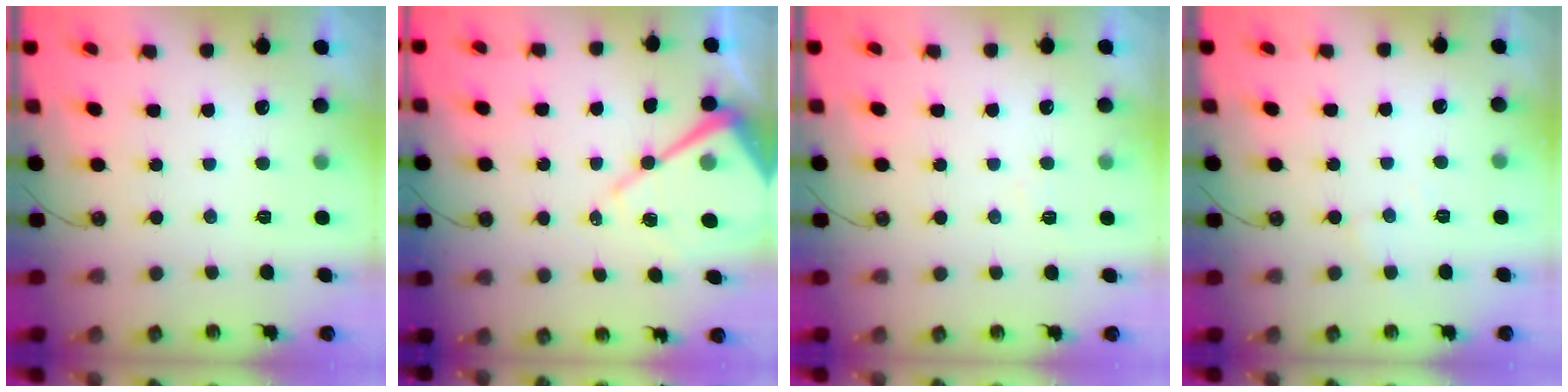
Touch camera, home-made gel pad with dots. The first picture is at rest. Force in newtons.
{"total": 13.4, "press": 13.4, "slide": 1.5}
{"total": 5.4, "press": 5.4, "slide": 0.8}
{"total": 3.4, "press": 3.3, "slide": 0.5}